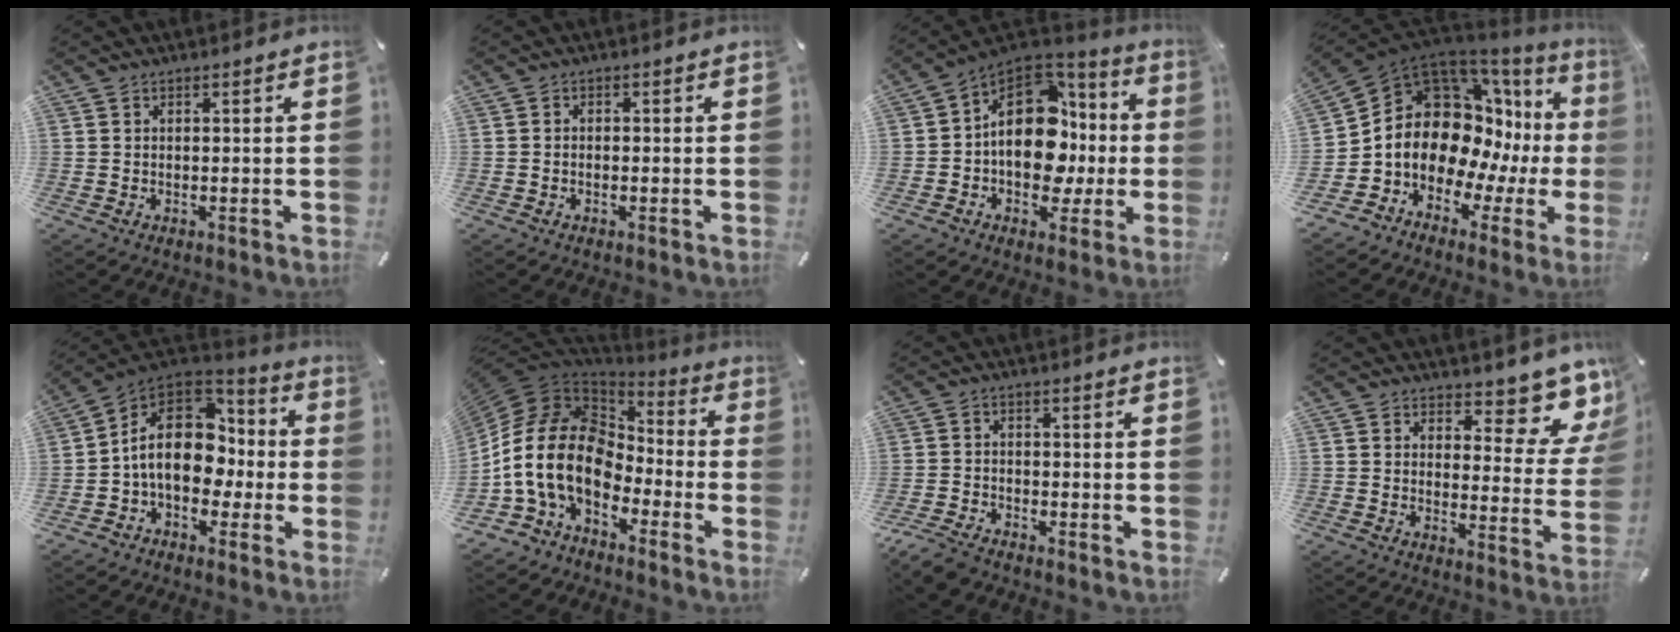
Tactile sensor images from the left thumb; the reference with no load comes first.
{"total": 1.1, "force": [-0.7, 0.7, 0.6], "torque": [-0.011, 0.002, -0.014]}
{"total": 19.2, "force": [0.5, 13.5, 13.6], "torque": [-0.214, -0.004, 0.011]}
{"total": 14.3, "force": [2.3, 11.5, 8.1], "torque": [-0.159, -0.064, 0.057]}
{"total": 16.7, "force": [0.3, 12.3, 11.4], "torque": [-0.204, 0.002, 0.007]}
{"total": 18.2, "force": [-3.4, 12.6, 12.7], "torque": [-0.291, 0.014, -0.064]}
{"total": 4.9, "force": [-4.3, 1.6, 1.8], "torque": [-0.054, 0.010, -0.087]}
{"total": 10.4, "force": [8.0, 4.5, 5.0], "torque": [-0.042, -0.080, 0.137]}